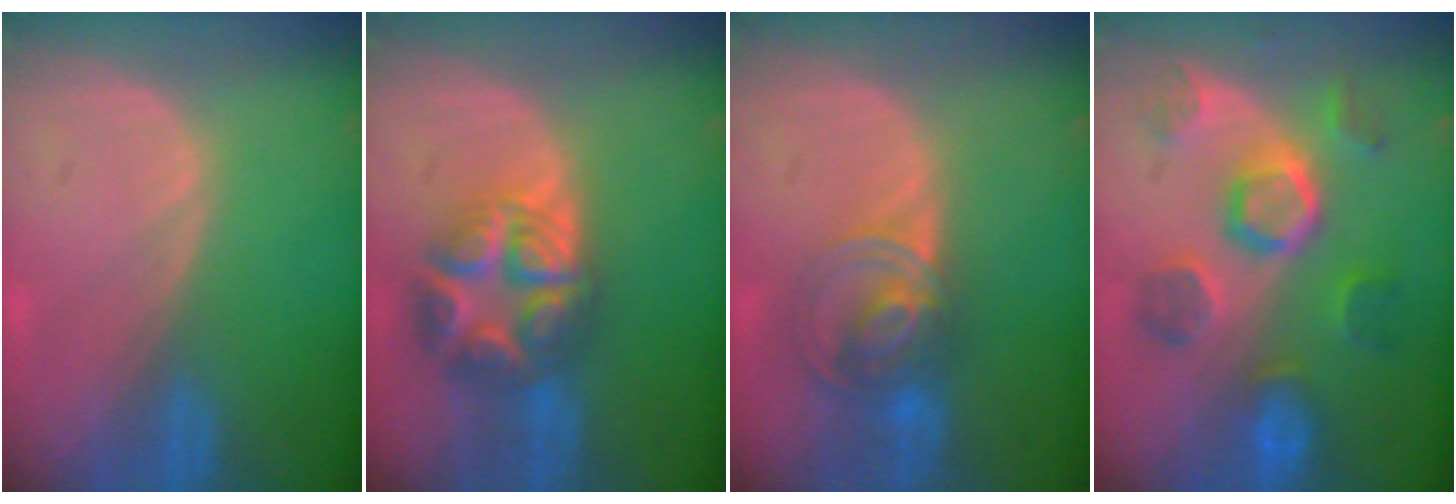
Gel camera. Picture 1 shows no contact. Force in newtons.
{"total": 8.3, "press": 8.3, "slide": 0.4}
{"total": 7.4, "press": 6.2, "slide": 4.2}
{"total": 8.9, "press": 8.9, "slide": 0.7}